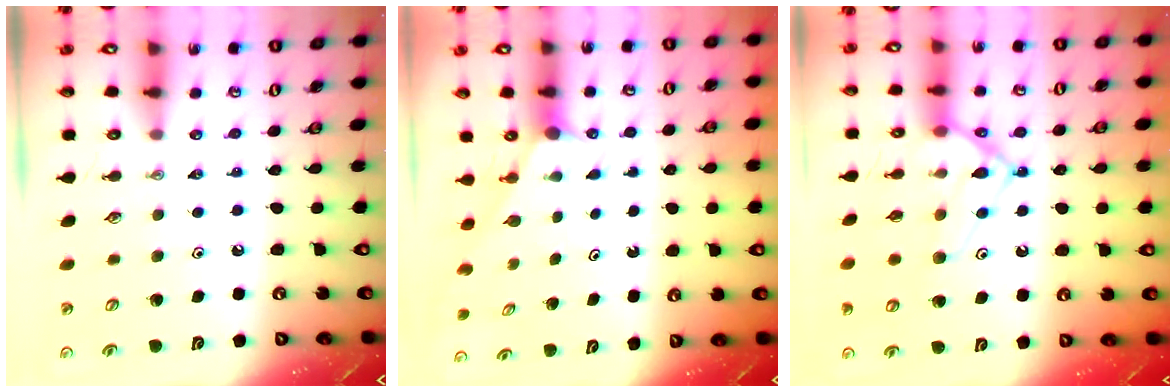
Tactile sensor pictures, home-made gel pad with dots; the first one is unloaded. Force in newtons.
{"total": 1.5, "press": 1.5, "slide": 0.2}
{"total": 16.1, "press": 16.1, "slide": 0.8}